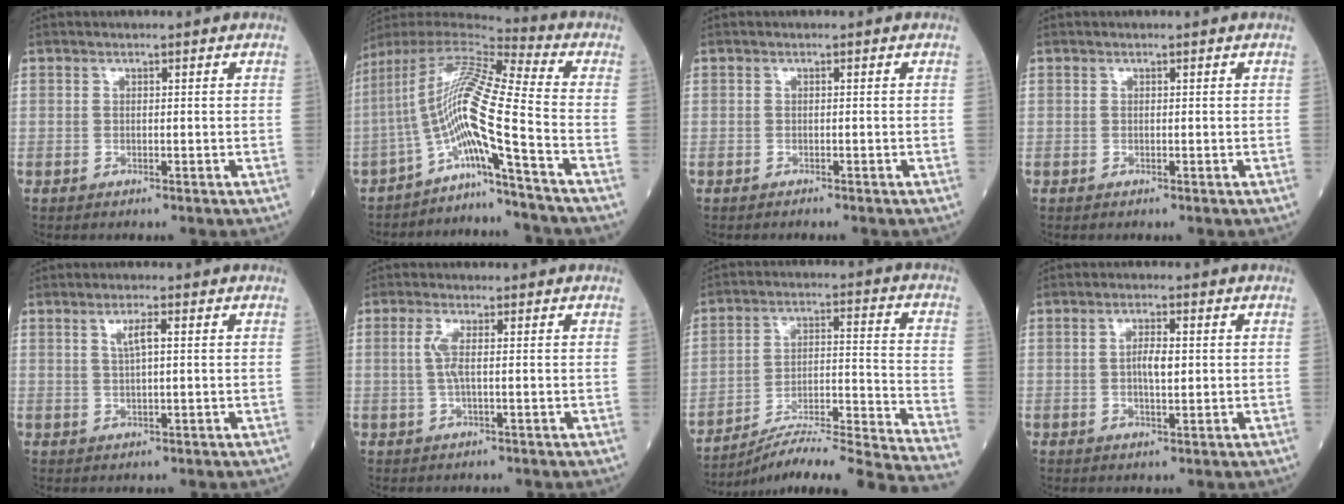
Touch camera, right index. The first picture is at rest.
{"total": 13.2, "force": [-6.5, -2.2, 11.3], "torque": [-0.213, 0.026, -0.123]}
{"total": 0.6, "force": [-0.5, 0.0, 0.2], "torque": [-0.007, -0.001, -0.011]}
{"total": 0.0}
{"total": 2.8, "force": [0.9, 0.2, 2.6], "torque": [-0.051, 0.002, 0.016]}
{"total": 2.7, "force": [0.2, 0.3, 2.7], "torque": [-0.063, 0.002, 0.002]}
{"total": 21.3, "force": [-19.2, -2.0, 9.0], "torque": [-0.099, 0.002, -0.289]}
{"total": 3.6, "force": [0.3, 0.9, 3.4], "torque": [-0.061, 0.003, 0.004]}